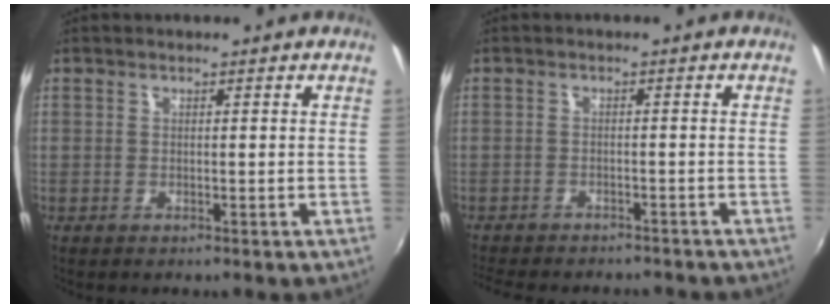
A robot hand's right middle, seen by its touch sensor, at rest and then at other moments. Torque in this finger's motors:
{"motor_torque": [0.99, -1.15, 0.13, 0.08]}